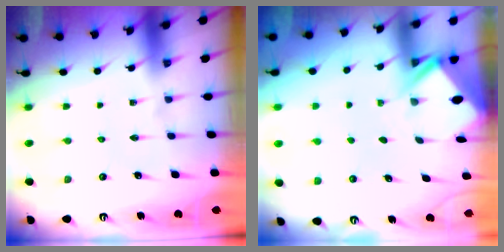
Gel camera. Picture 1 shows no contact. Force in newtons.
{"total": 3.1, "press": 3.1, "slide": 0.3}